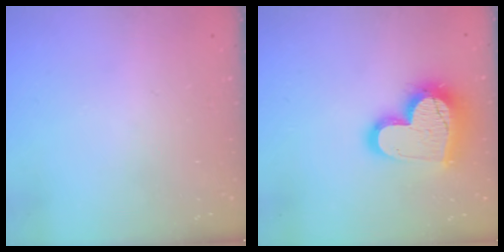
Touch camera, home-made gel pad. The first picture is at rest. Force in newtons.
{"total": 19.6, "press": 19.6, "slide": 1.8}